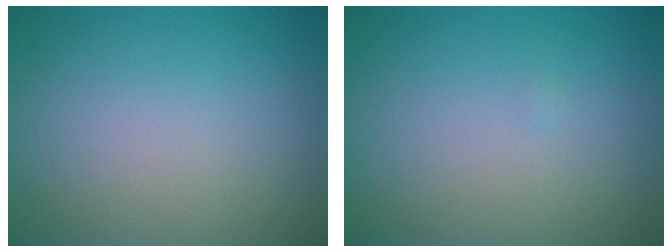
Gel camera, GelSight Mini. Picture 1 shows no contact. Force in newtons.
{"total": 0.0}